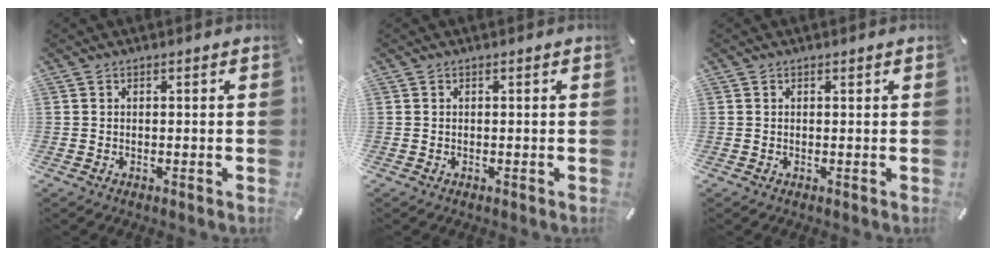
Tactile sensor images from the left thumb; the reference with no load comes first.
{"total": 0.0}
{"total": 0.0}